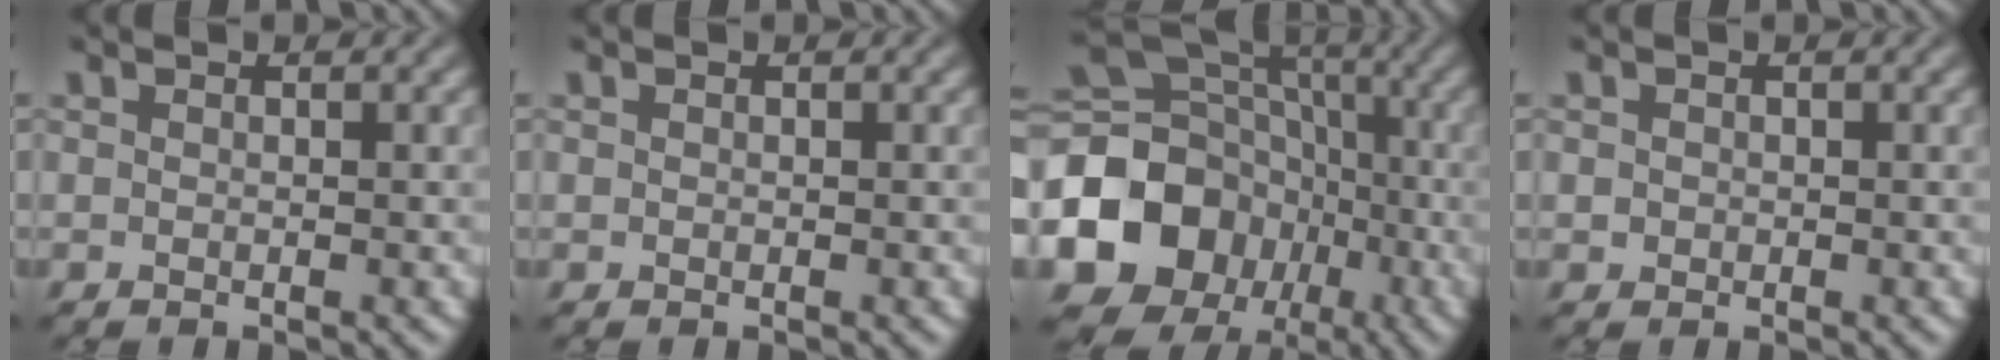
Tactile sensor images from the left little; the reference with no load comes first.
{"total": 0.0}
{"total": 14.7, "force": [-4.1, 12.4, 6.8], "torque": [-0.172, -0.010, -0.087]}
{"total": 0.8, "force": [0.1, 0.7, 0.3], "torque": [0.003, 0.002, 0.001]}